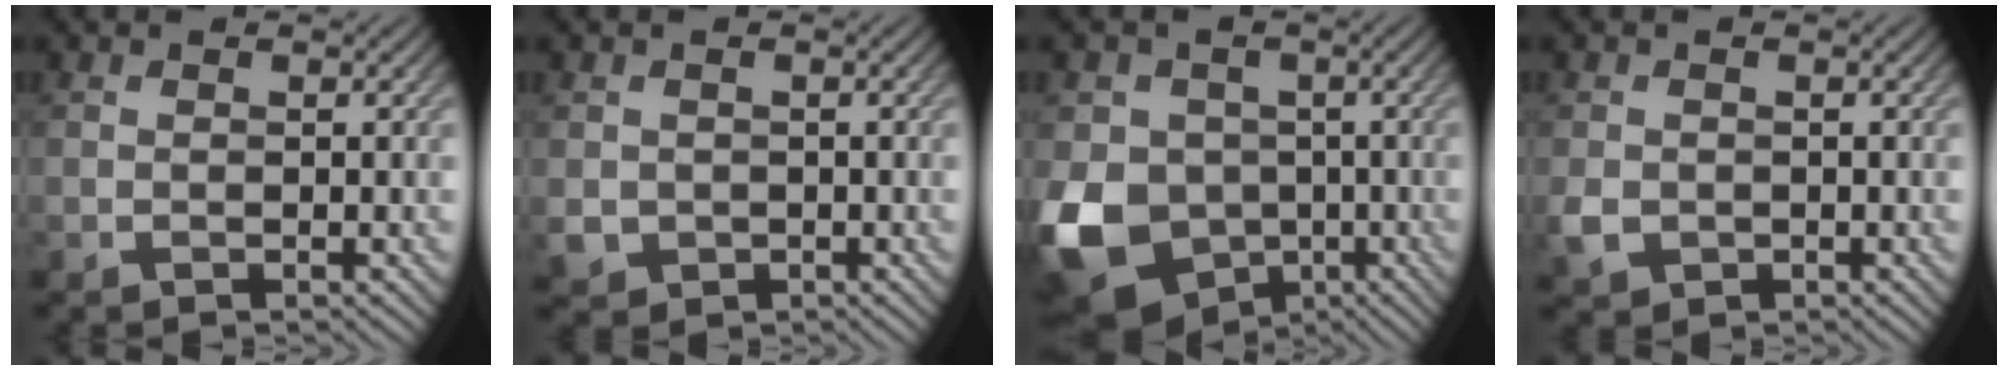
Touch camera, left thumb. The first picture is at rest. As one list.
[{"total": 2.4, "force": [-0.3, 2.3, 0.6], "torque": [-0.023, -0.015, -0.005]}, {"total": 14.2, "force": [-4.3, 11.9, 6.4], "torque": [-0.180, -0.037, -0.090]}, {"total": 2.6, "force": [-0.6, 2.2, 1.2], "torque": [-0.032, -0.009, -0.013]}]